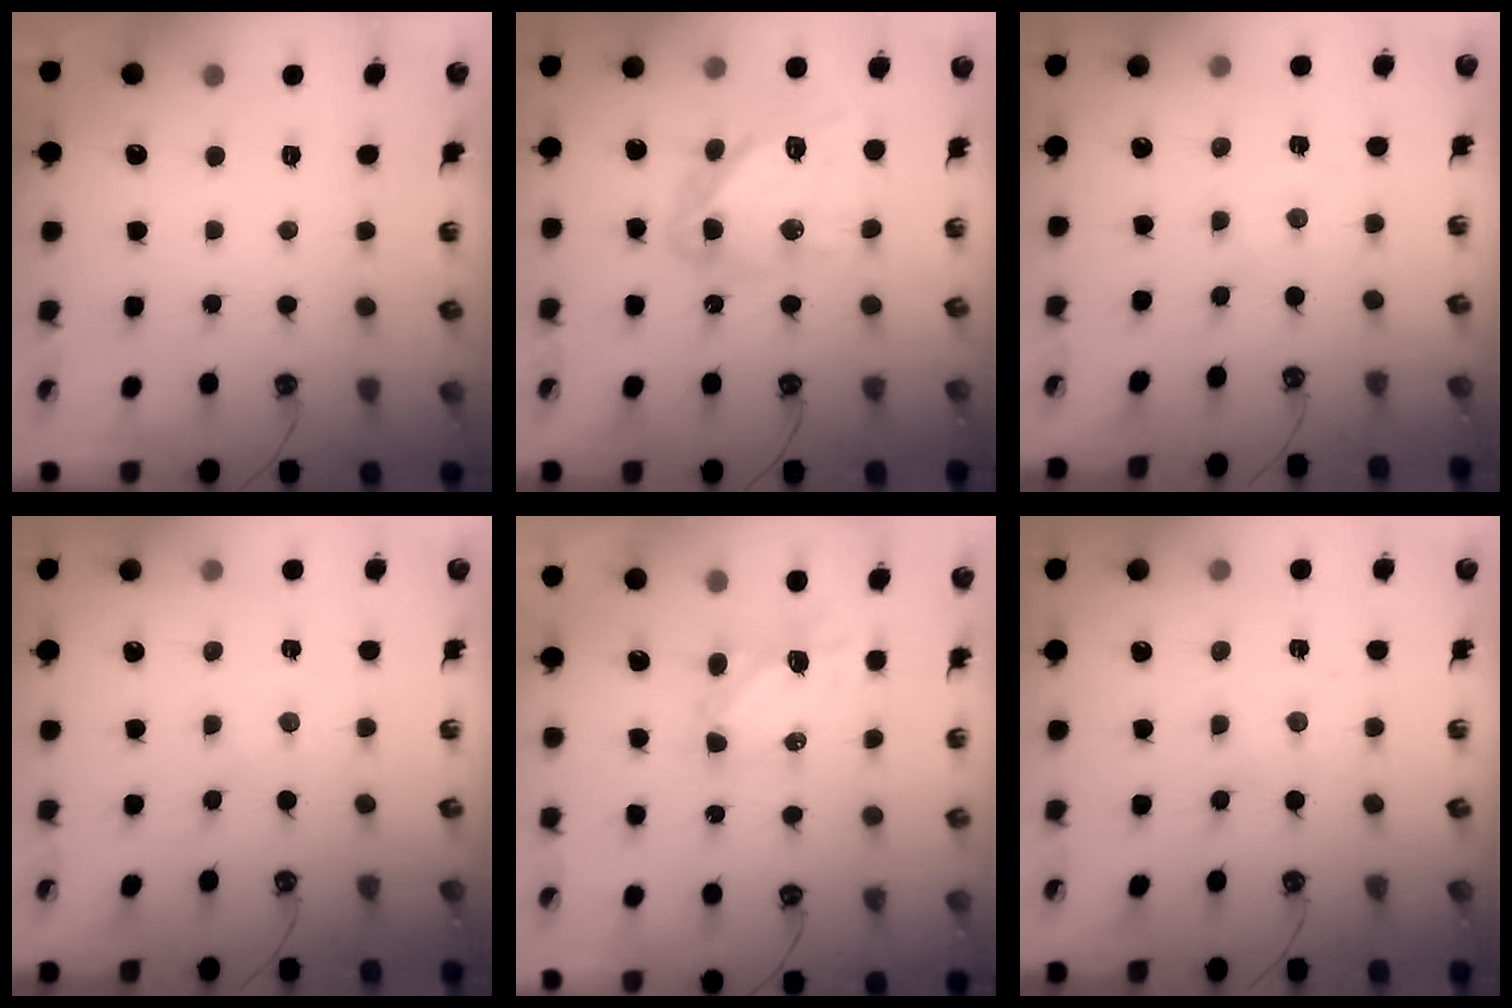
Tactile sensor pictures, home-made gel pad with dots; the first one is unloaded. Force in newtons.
{"total": 16.5, "press": 16.5, "slide": 1.7}
{"total": 0.0}
{"total": 0.0}
{"total": 5.5, "press": 5.5, "slide": 0.0}
{"total": 1.1, "press": 1.1, "slide": 0.2}